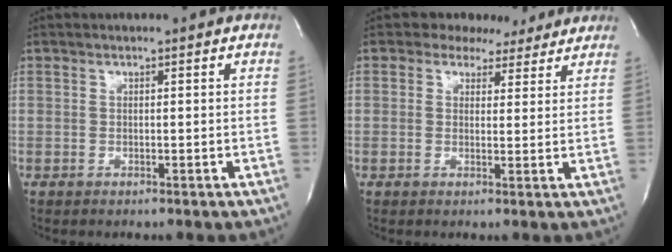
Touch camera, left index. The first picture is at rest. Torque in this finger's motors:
{"motor_torque": [0.77, -0.90, 0.13, -0.01]}